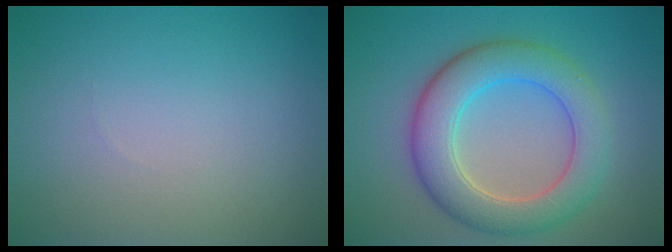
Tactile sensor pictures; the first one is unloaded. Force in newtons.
{"total": 6.8, "press": 6.8, "slide": 0.2}